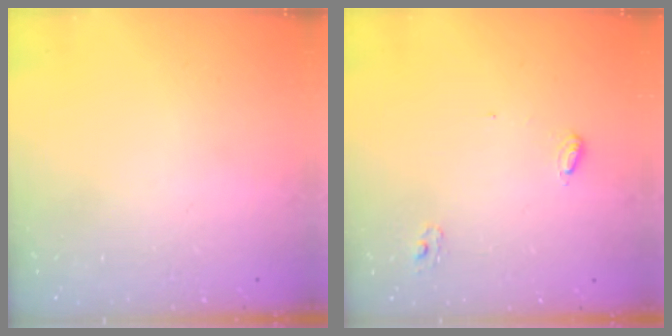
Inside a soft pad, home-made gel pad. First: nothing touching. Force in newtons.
{"total": 4.2, "press": 4.2, "slide": 0.3}